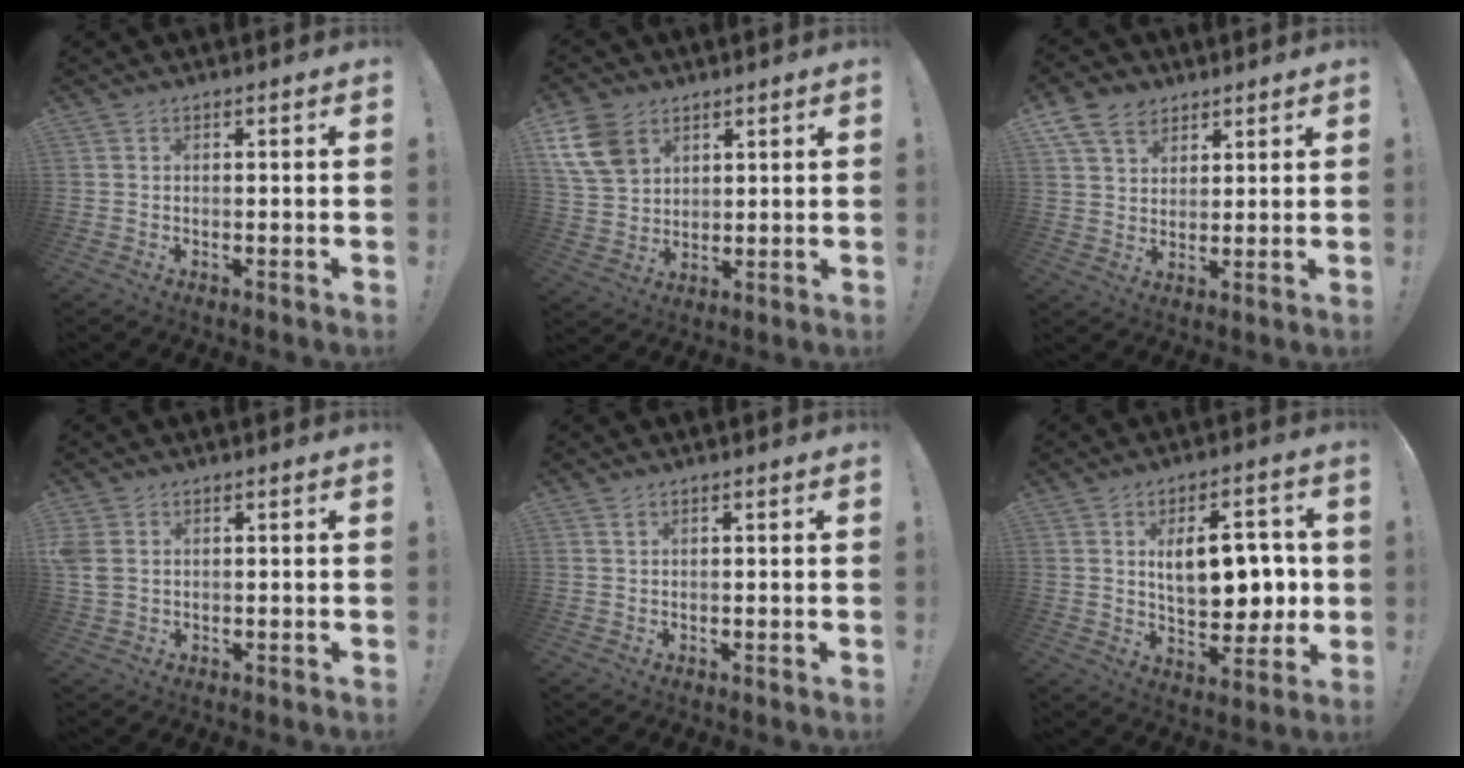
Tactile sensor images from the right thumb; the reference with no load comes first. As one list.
[{"total": 12.2, "force": [6.4, 8.6, 5.8], "torque": [-0.105, -0.024, 0.131]}, {"total": 10.0, "force": [5.9, 7.1, 3.9], "torque": [-0.069, -0.025, 0.118]}, {"total": 4.5, "force": [1.3, 3.2, 2.9], "torque": [-0.068, 0.000, 0.028]}, {"total": 0.9, "force": [0.7, 0.2, 0.6], "torque": [-0.005, -0.003, 0.011]}, {"total": 14.1, "force": [2.0, 7.5, 11.8], "torque": [-0.165, -0.006, 0.037]}]